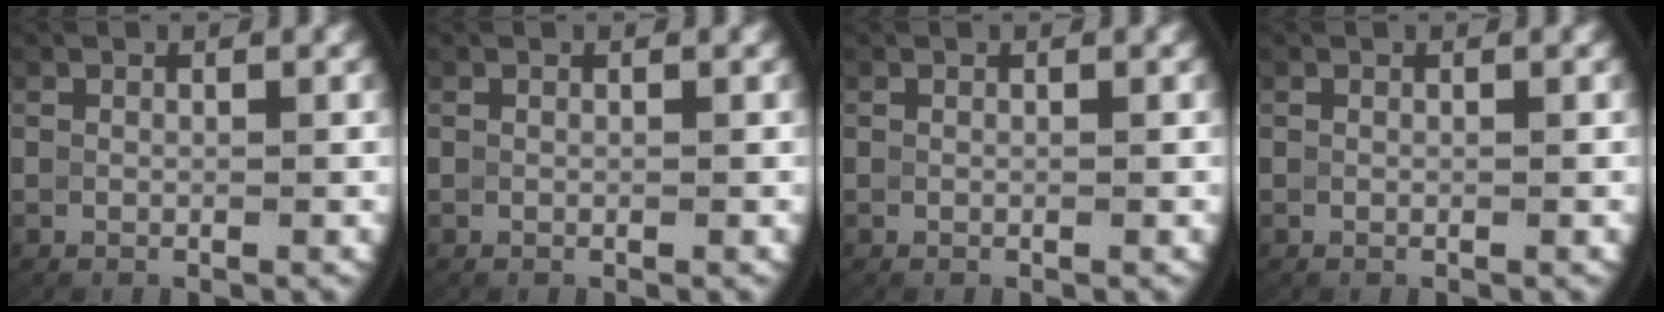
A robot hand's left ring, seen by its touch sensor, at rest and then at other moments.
{"total": 0.0}
{"total": 0.0}
{"total": 0.0}